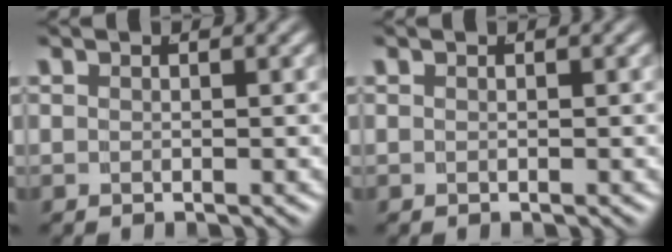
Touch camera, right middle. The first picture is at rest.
{"total": 0.0}